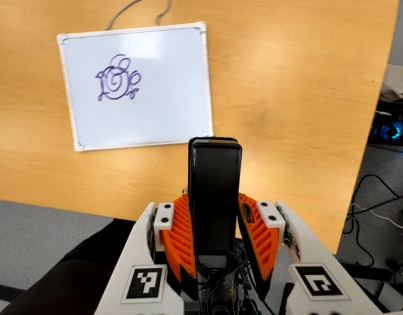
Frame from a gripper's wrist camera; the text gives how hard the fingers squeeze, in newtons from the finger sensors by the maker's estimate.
{"total": 4.1, "left": 2.6, "right": 5.6}